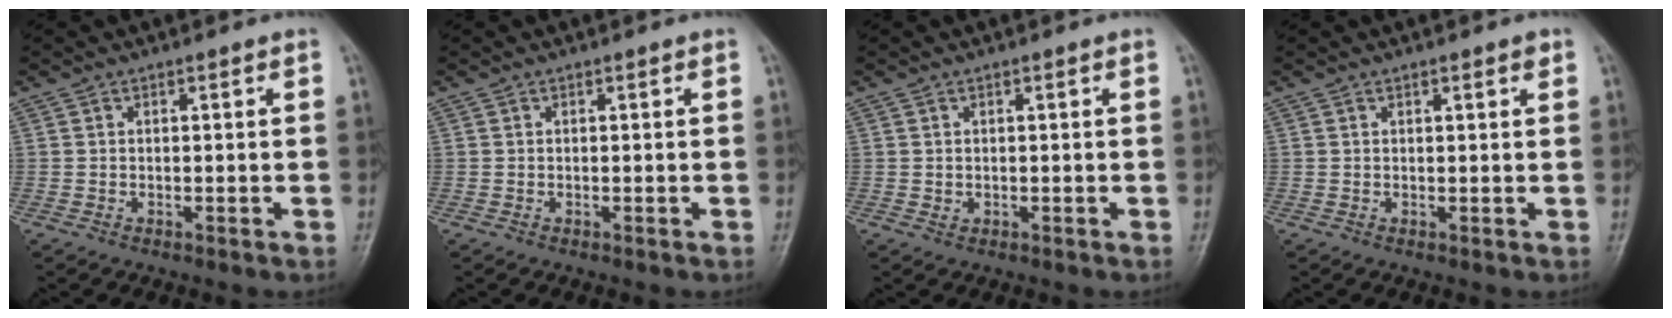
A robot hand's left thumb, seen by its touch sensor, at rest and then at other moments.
{"total": 0.0}
{"total": 1.0, "force": [0.2, 0.7, 0.6], "torque": [-0.008, -0.002, 0.008]}
{"total": 1.6, "force": [1.0, 0.4, 1.2], "torque": [-0.015, -0.002, 0.012]}